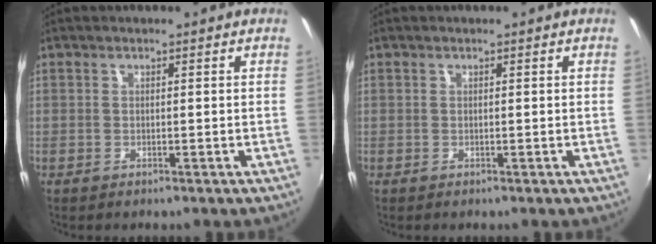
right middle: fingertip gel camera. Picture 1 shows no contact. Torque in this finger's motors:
{"motor_torque": [-0.05, 0.05, -0.01, -0.01]}